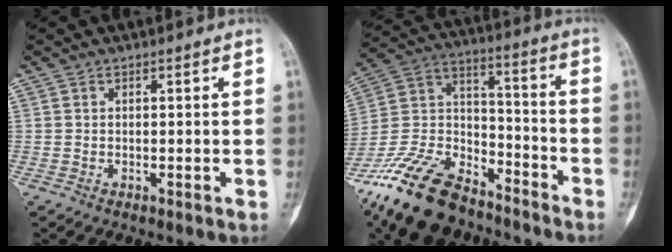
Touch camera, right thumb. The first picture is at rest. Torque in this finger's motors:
{"motor_torque": [1.55, -0.16, 1.36, -1.41, 0.11]}